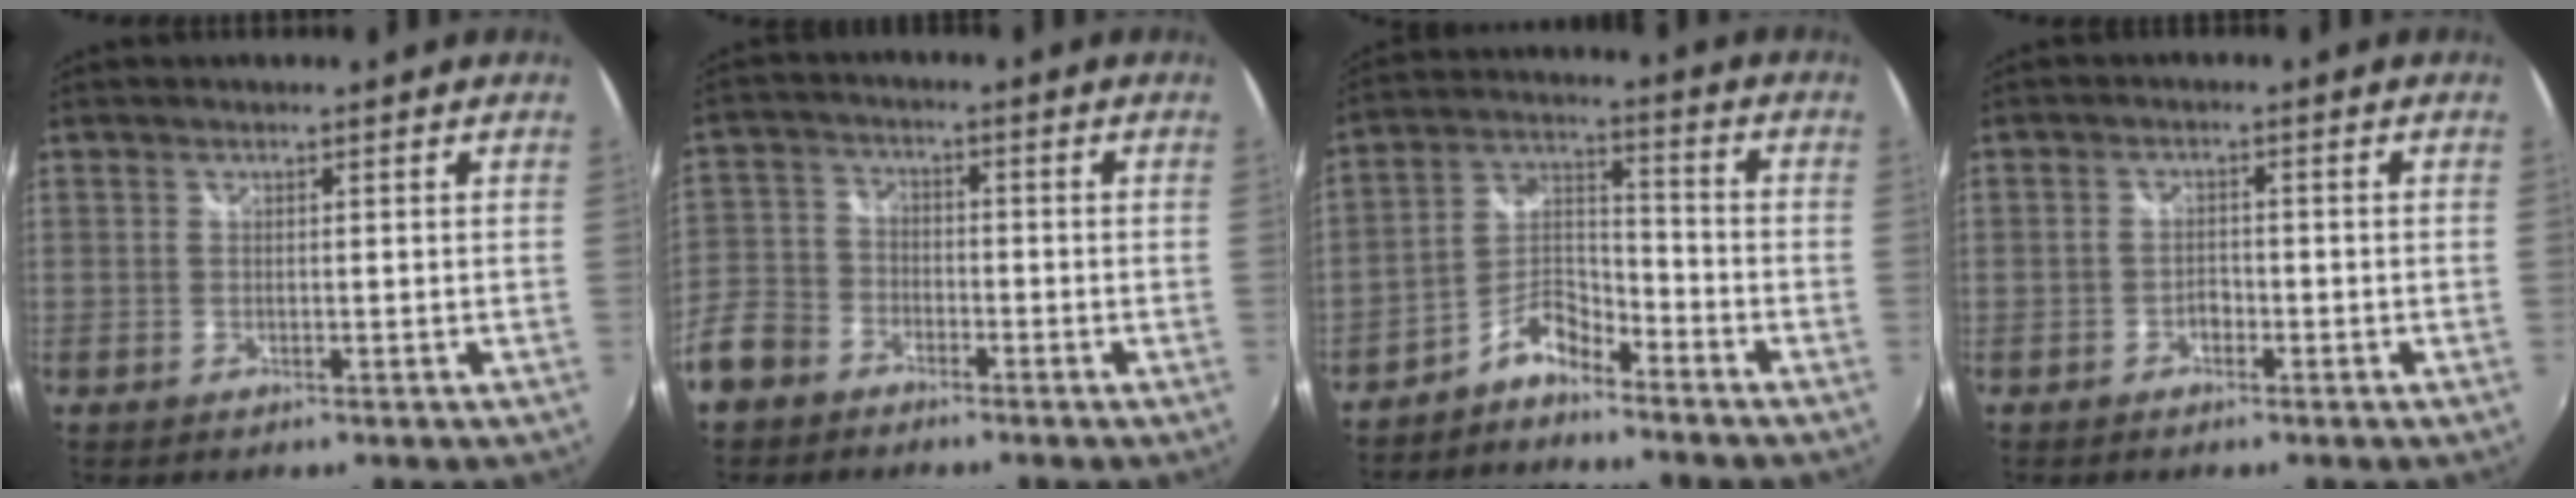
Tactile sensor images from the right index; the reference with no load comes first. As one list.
[{"total": 10.8, "force": [-6.3, 7.9, 3.9], "torque": [-0.107, 0.021, -0.127]}, {"total": 6.4, "force": [-5.2, 2.2, 3.1], "torque": [-0.068, 0.031, -0.103]}, {"total": 1.8, "force": [-1.2, 1.1, 0.7], "torque": [-0.016, 0.003, -0.020]}]